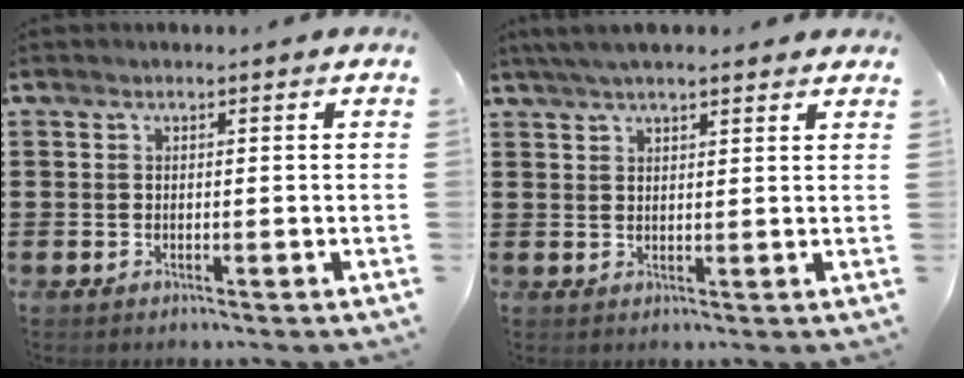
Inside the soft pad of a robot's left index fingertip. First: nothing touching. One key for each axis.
{"total": 3.8, "fx": 3.2, "fy": 0.6, "fz": 2.0, "tx": -0.046, "ty": 0.003, "tz": 0.058}